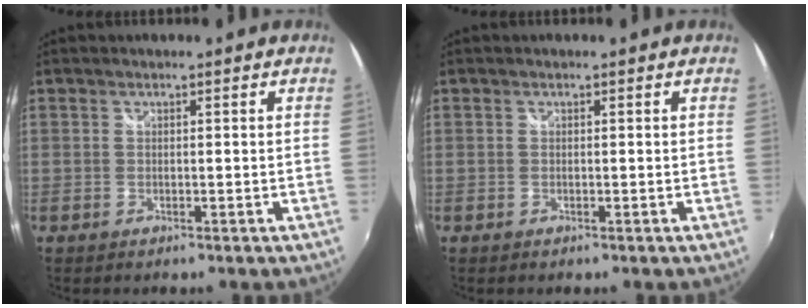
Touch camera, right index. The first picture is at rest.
{"total": 0.0}